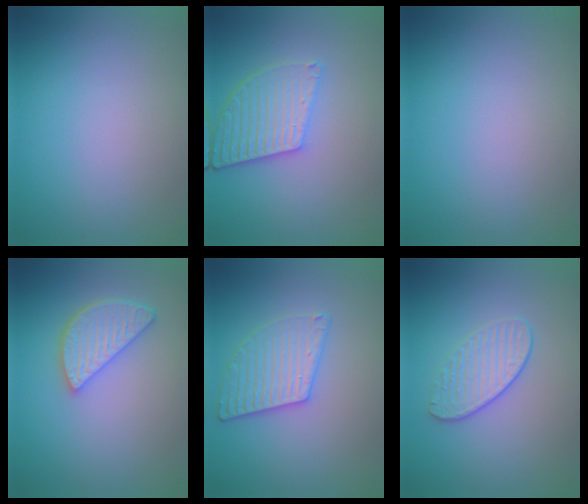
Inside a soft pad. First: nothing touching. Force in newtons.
{"total": 4.5, "press": 3.8, "slide": 2.5}
{"total": 0.0}
{"total": 4.1, "press": 3.5, "slide": 2.1}
{"total": 3.2, "press": 3.1, "slide": 0.8}
{"total": 2.2, "press": 1.8, "slide": 1.2}